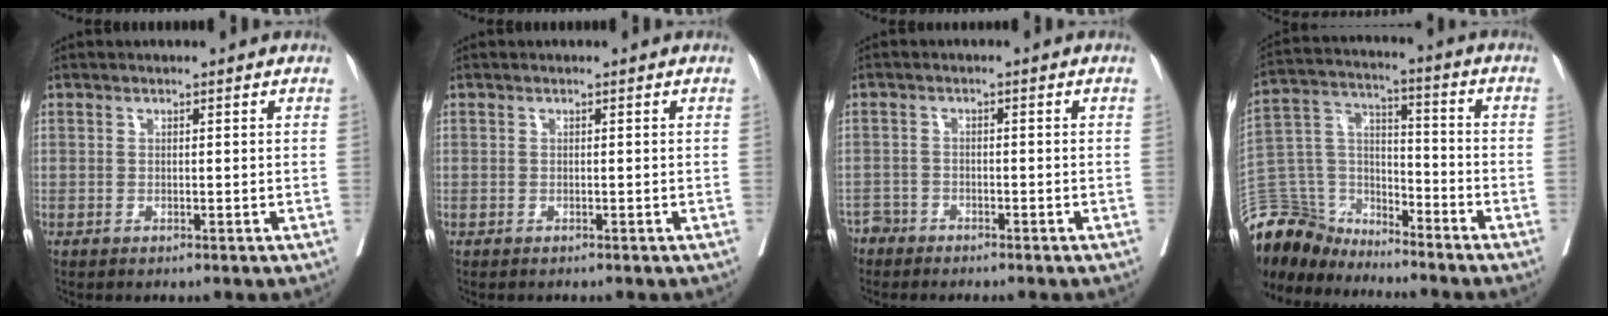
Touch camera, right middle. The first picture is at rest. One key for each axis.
{"total": 0.0}
{"total": 2.8, "fx": -2.6, "fy": 1.0, "fz": -0.2, "tx": 0.005, "ty": -0.001, "tz": -0.053}
{"total": 13.1, "fx": -12.3, "fy": 4.2, "fz": 1.2, "tx": -0.028, "ty": 0.043, "tz": -0.234}